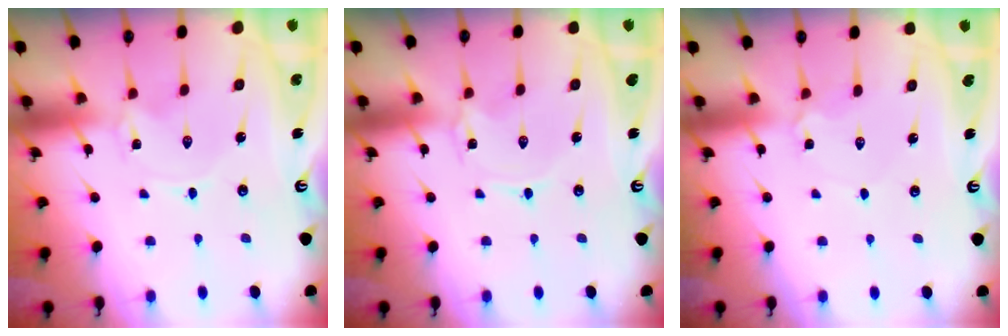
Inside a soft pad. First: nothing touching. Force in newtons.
{"total": 0.0}
{"total": 4.2, "press": 4.2, "slide": 0.4}